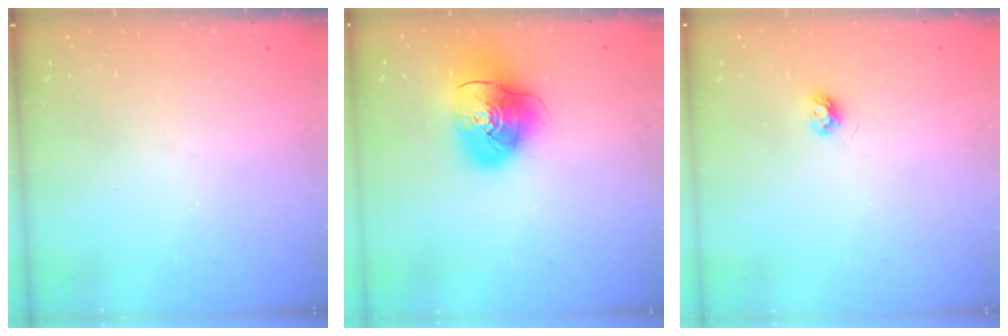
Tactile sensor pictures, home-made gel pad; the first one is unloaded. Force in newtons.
{"total": 14.0, "press": 13.8, "slide": 2.3}
{"total": 3.8, "press": 3.8, "slide": 0.5}